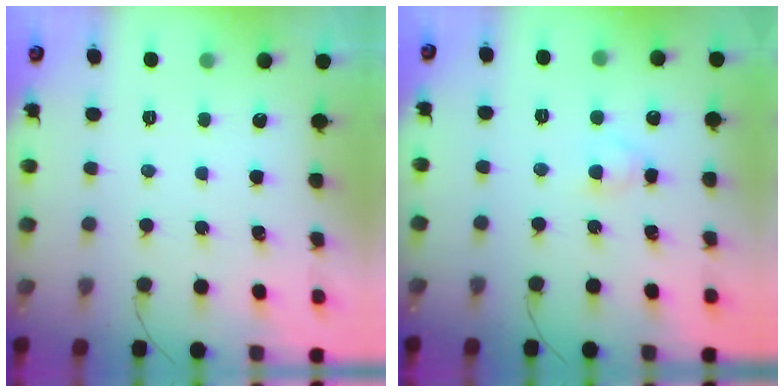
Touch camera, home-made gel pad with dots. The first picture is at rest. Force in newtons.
{"total": 2.9, "press": 2.7, "slide": 1.1}